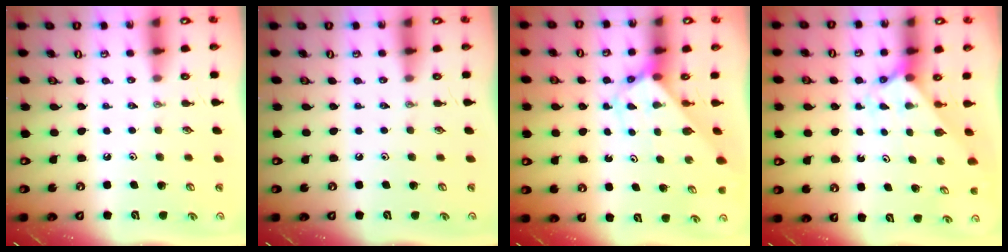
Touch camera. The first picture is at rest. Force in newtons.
{"total": 0.0}
{"total": 2.9, "press": 2.9, "slide": 0.1}
{"total": 2.1, "press": 2.1, "slide": 0.1}